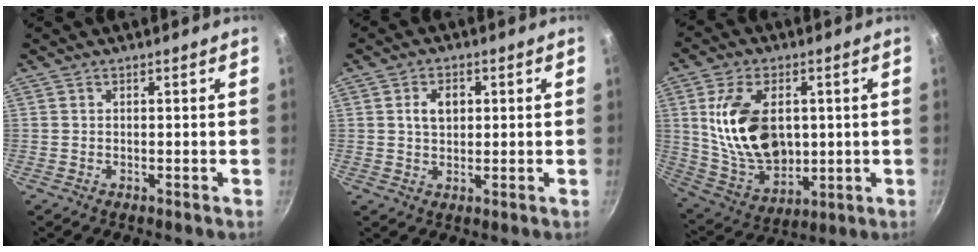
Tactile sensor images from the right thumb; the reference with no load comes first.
{"total": 4.5, "force": [1.0, 3.1, 3.2], "torque": [-0.044, 0.001, 0.018]}
{"total": 17.5, "force": [2.5, 11.1, 13.3], "torque": [-0.220, -0.012, 0.062]}